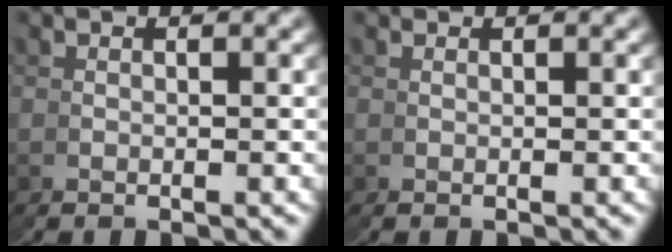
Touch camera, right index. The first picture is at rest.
{"total": 0.5, "force": [0.3, 0.4, 0.1], "torque": [0.002, -0.002, 0.006]}